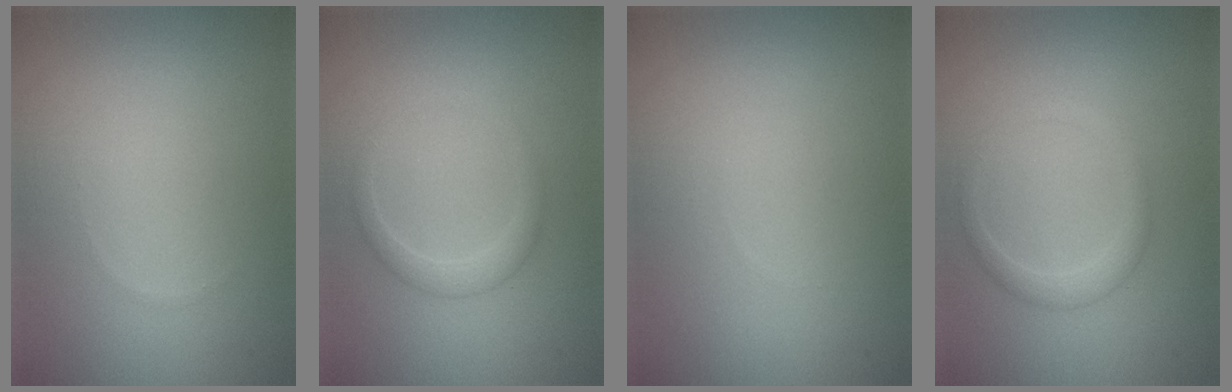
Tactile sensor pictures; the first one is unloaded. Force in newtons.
{"total": 1.6, "press": 1.6, "slide": 0.1}
{"total": 0.0}
{"total": 1.6, "press": 1.6, "slide": 0.0}